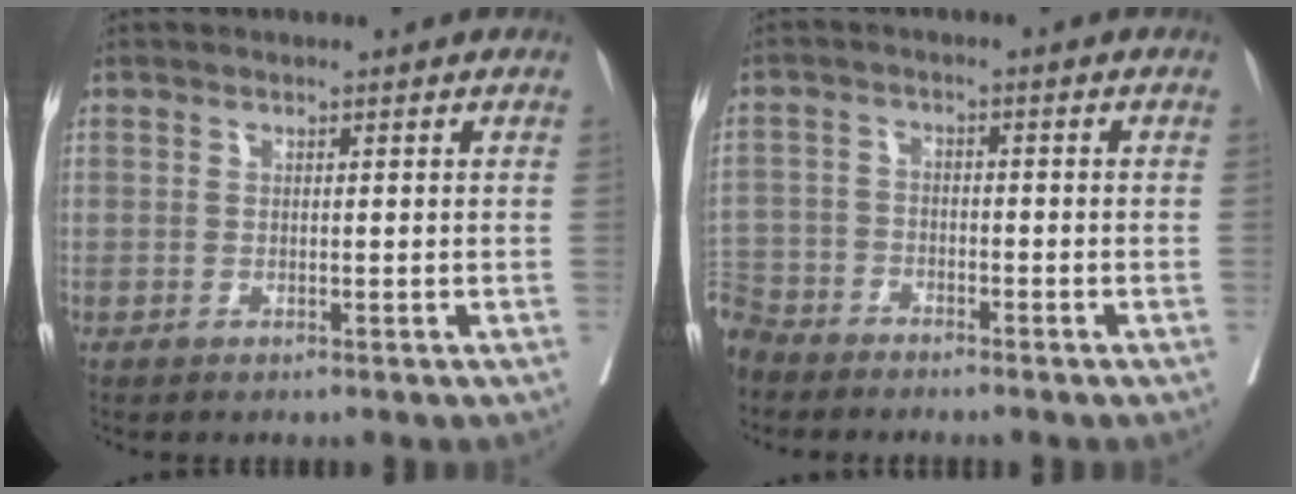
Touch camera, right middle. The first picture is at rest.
{"total": 7.5, "force": [-6.8, 3.1, 0.9], "torque": [-0.024, -0.004, -0.135]}